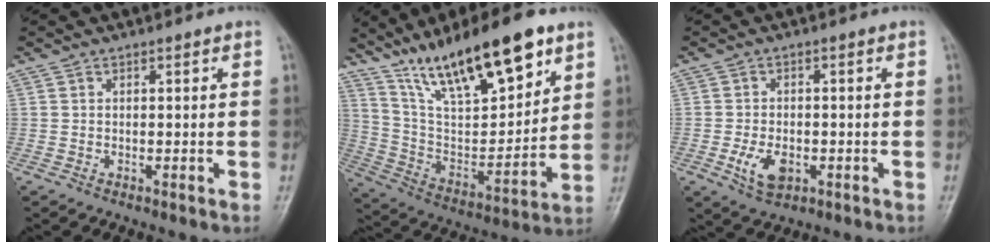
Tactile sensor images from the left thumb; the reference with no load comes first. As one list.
[{"total": 22.7, "force": [14.6, 7.1, 15.8], "torque": [-0.237, -0.048, 0.264]}, {"total": 5.6, "force": [-1.9, 3.5, 4.0], "torque": [-0.072, 0.000, -0.030]}]